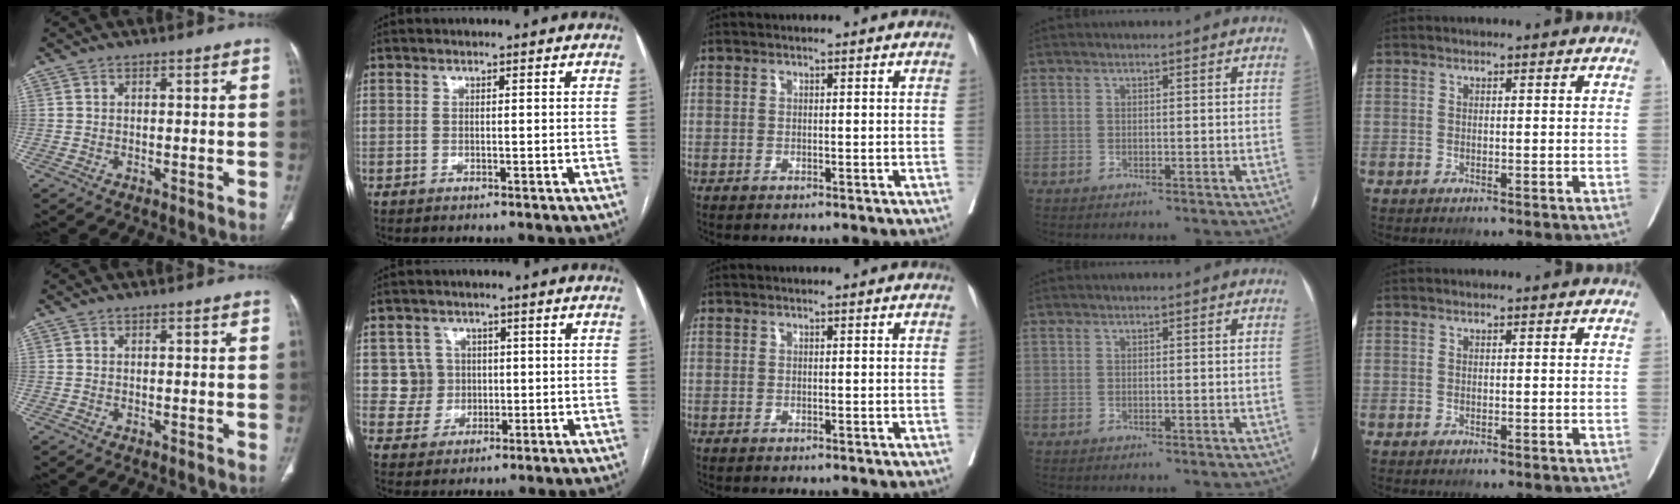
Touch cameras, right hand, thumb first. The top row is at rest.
{"index": {"total": 4.7, "force": [0.7, 4.7, 0.0], "torque": [0.007, 0.017, 0.018]}}